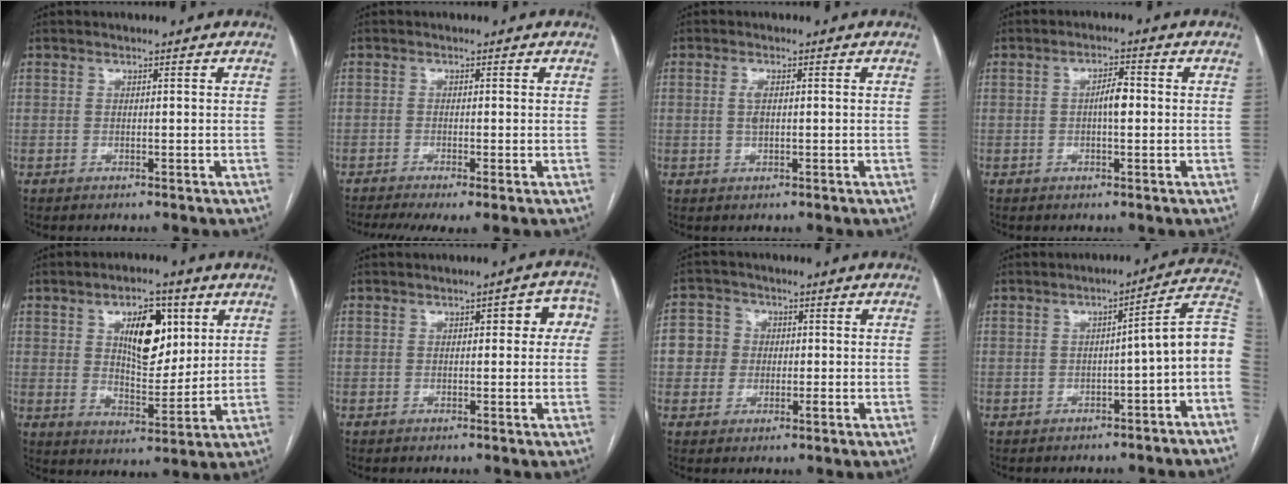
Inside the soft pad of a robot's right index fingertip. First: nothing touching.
{"total": 6.1, "force": [-4.0, 1.0, 4.5], "torque": [-0.073, -0.012, -0.068]}
{"total": 1.9, "force": [0.2, 0.7, 1.8], "torque": [-0.037, 0.001, 0.005]}
{"total": 3.2, "force": [-0.1, 0.9, 3.0], "torque": [-0.051, 0.007, -0.002]}
{"total": 10.6, "force": [3.9, 4.7, 8.7], "torque": [-0.138, 0.008, 0.070]}
{"total": 5.1, "force": [1.0, 2.1, 4.5], "torque": [-0.037, 0.025, 0.005]}
{"total": 5.1, "force": [0.0, 4.9, 1.2], "torque": [-0.021, 0.019, -0.001]}
{"total": 9.3, "force": [-2.8, 0.9, 8.8], "torque": [-0.097, 0.034, -0.044]}